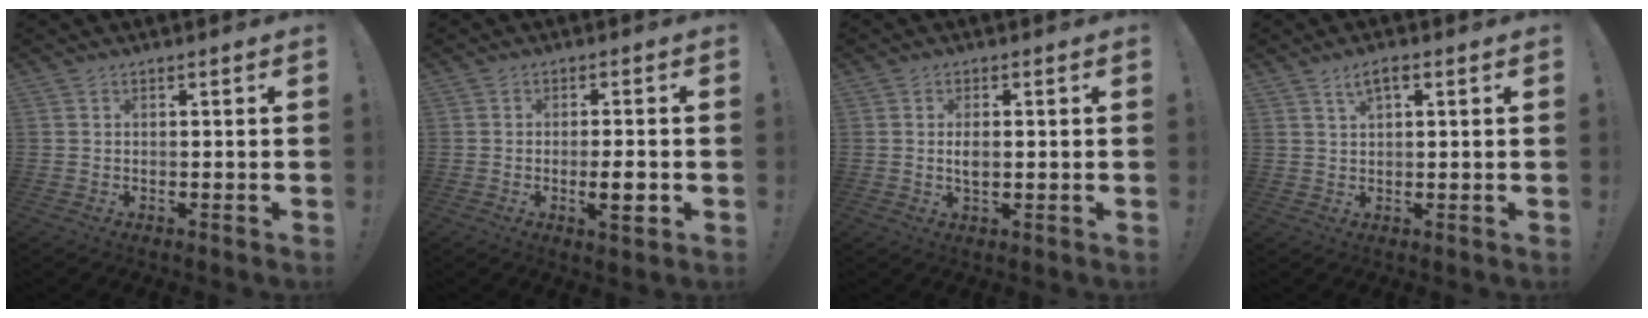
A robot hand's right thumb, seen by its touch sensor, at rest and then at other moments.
{"total": 5.5, "force": [-1.5, 0.8, 5.3], "torque": [-0.075, -0.003, -0.023]}
{"total": 3.0, "force": [-0.1, 1.4, 2.7], "torque": [-0.052, -0.001, -0.005]}
{"total": 3.7, "force": [1.7, 1.5, 2.9], "torque": [-0.053, 0.001, 0.028]}